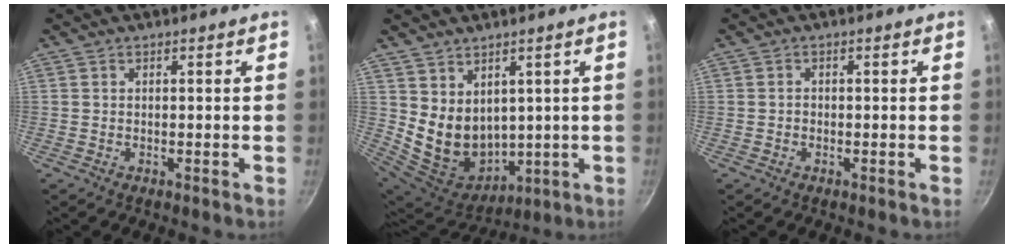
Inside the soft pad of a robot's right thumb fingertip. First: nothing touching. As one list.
[{"total": 11.7, "force": [3.5, 8.9, 6.7], "torque": [-0.095, -0.035, 0.096]}, {"total": 0.7, "force": [-0.3, 0.6, 0.2], "torque": [-0.003, 0.002, -0.005]}]